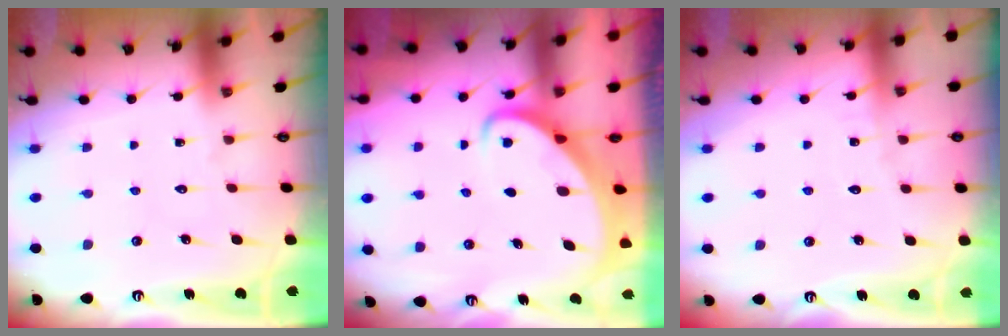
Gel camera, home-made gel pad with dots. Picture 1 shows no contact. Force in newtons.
{"total": 3.5, "press": 3.5, "slide": 0.4}
{"total": 1.8, "press": 1.8, "slide": 0.2}